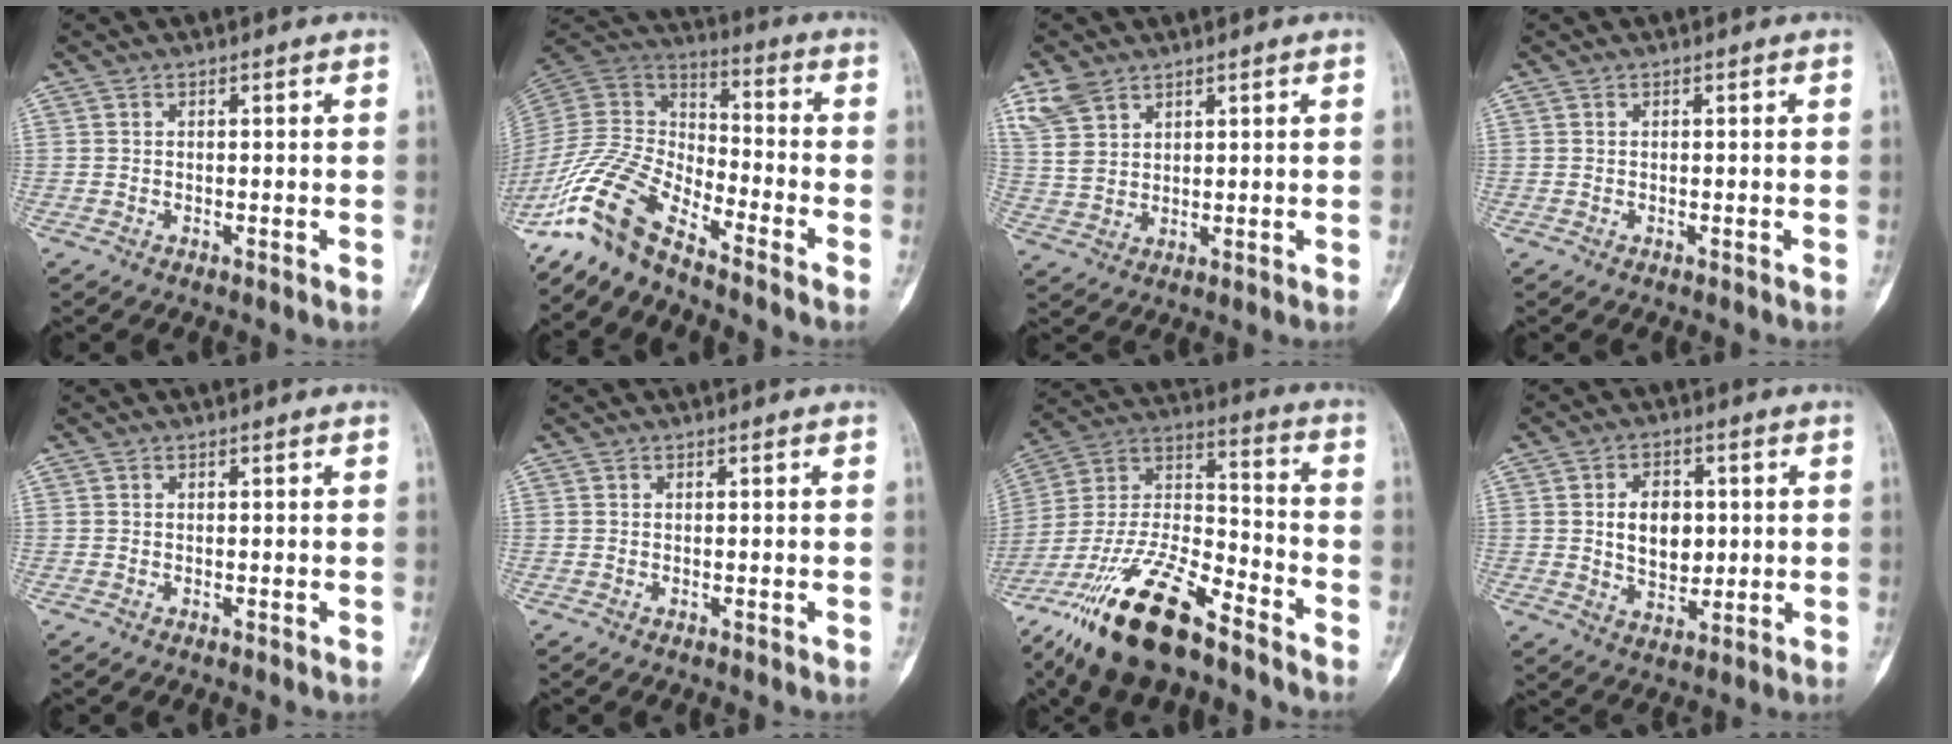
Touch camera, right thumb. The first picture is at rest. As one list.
[{"total": 13.0, "force": [-10.5, 3.6, 6.6], "torque": [-0.138, 0.082, -0.220]}, {"total": 5.8, "force": [4.0, 3.4, 2.5], "torque": [-0.047, -0.013, 0.093]}, {"total": 0.0}, {"total": 0.0}, {"total": 0.0}, {"total": 22.5, "force": [-15.4, 7.6, 14.6], "torque": [-0.301, 0.059, -0.285]}, {"total": 8.9, "force": [1.1, 6.1, 6.3], "torque": [-0.068, -0.009, 0.021]}]